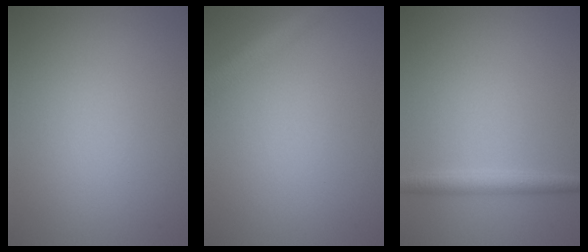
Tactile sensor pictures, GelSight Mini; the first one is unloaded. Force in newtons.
{"total": 2.8, "press": 2.8, "slide": 0.1}
{"total": 2.1, "press": 2.1, "slide": 0.0}